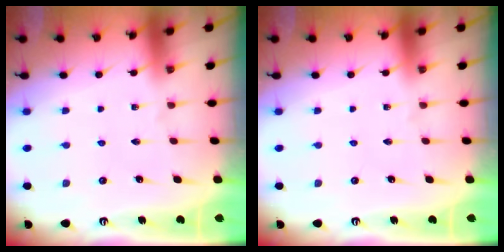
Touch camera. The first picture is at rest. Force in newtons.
{"total": 0.0}